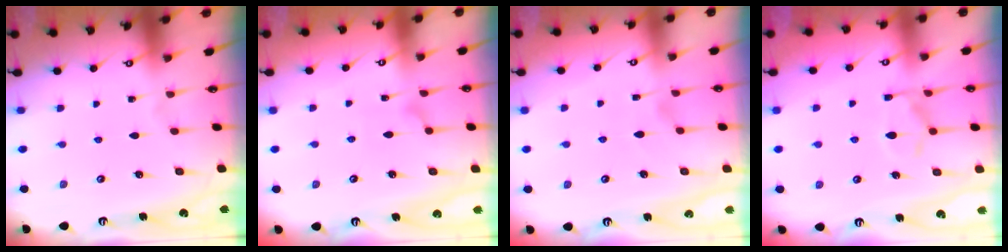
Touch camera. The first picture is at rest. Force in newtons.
{"total": 3.1, "press": 3.1, "slide": 0.4}
{"total": 0.9, "press": 0.2, "slide": 0.9}
{"total": 3.6, "press": 3.3, "slide": 1.3}